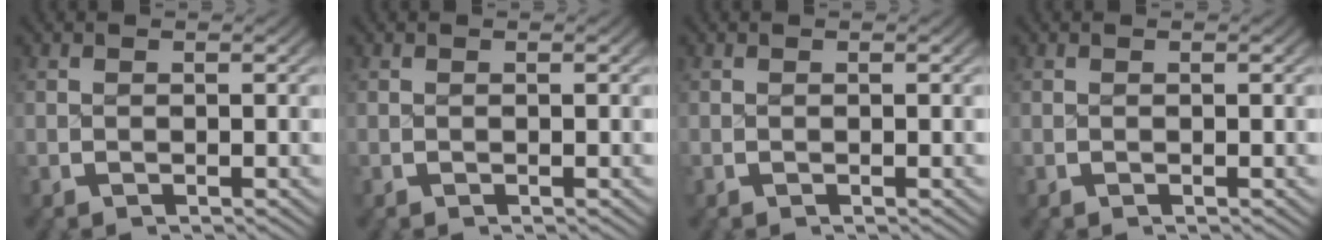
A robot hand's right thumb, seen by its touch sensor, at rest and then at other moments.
{"total": 0.0}
{"total": 0.0}
{"total": 0.0}